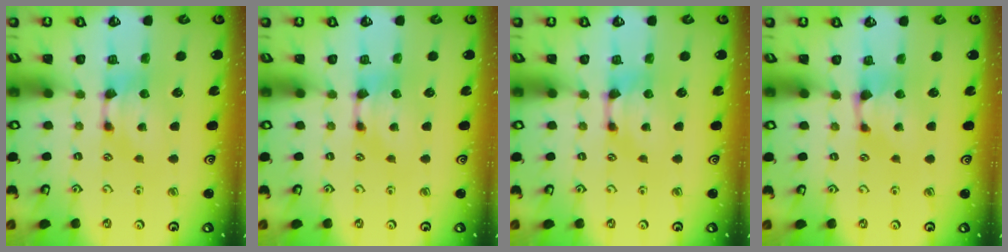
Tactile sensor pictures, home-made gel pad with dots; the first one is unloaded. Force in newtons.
{"total": 0.0}
{"total": 1.2, "press": 0.9, "slide": 0.9}
{"total": 0.8, "press": 0.2, "slide": 0.8}